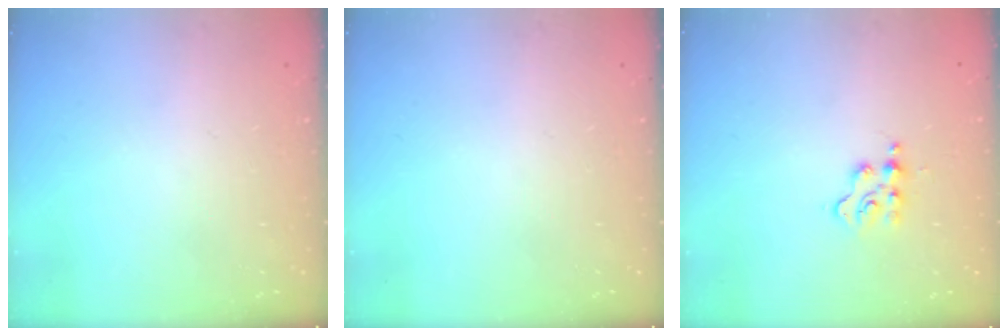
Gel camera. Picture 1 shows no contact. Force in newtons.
{"total": 0.0}
{"total": 3.6, "press": 3.6, "slide": 0.5}